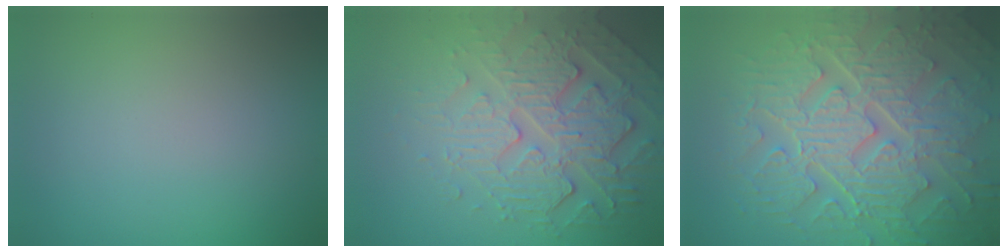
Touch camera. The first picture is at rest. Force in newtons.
{"total": 6.4, "press": 4.9, "slide": 4.1}
{"total": 10.4, "press": 7.0, "slide": 7.7}